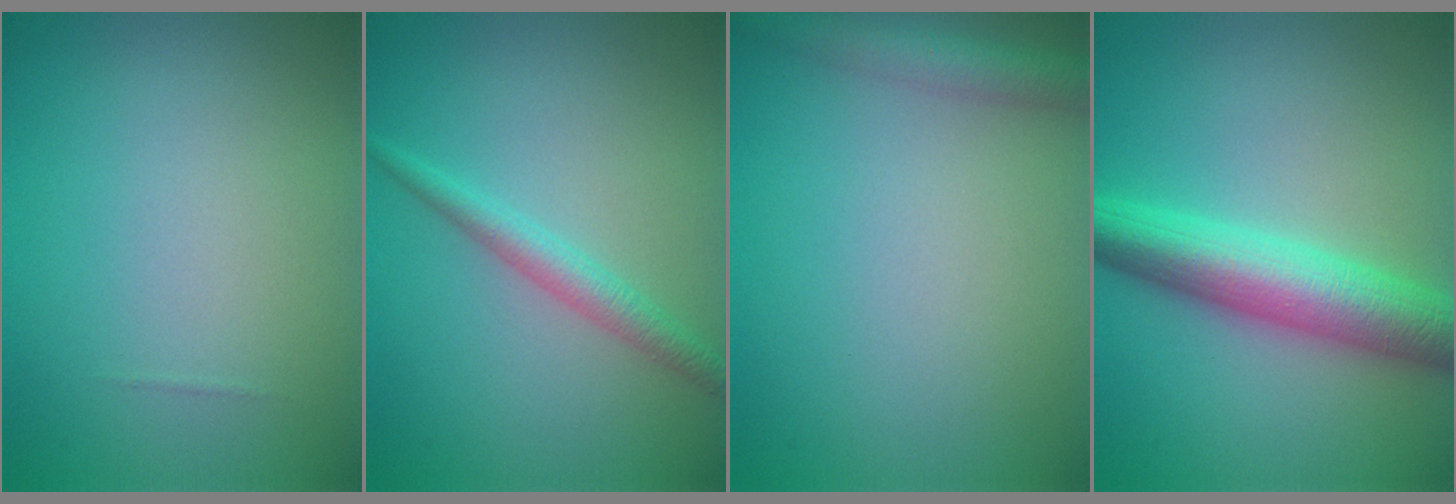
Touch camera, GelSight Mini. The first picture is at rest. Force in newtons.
{"total": 2.3, "press": 2.2, "slide": 0.1}
{"total": 2.8, "press": 2.8, "slide": 0.2}
{"total": 7.1, "press": 7.1, "slide": 0.1}